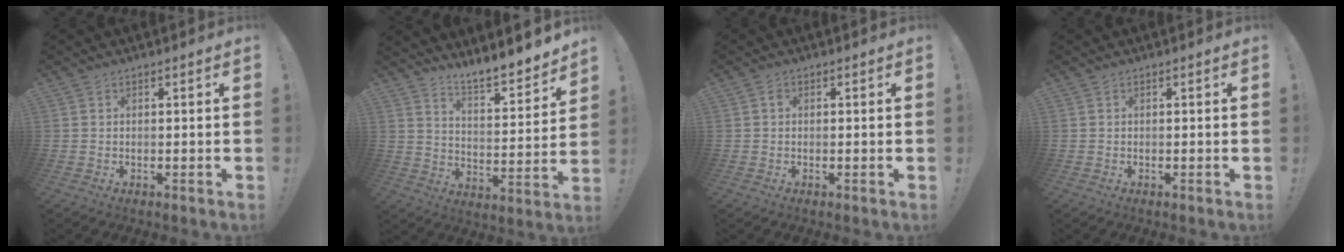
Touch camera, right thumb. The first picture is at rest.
{"total": 9.1, "force": [8.7, 0.6, 2.6], "torque": [-0.047, -0.083, 0.151]}
{"total": 0.7, "force": [0.0, 0.6, 0.3], "torque": [-0.008, 0.004, -0.001]}
{"total": 0.0}